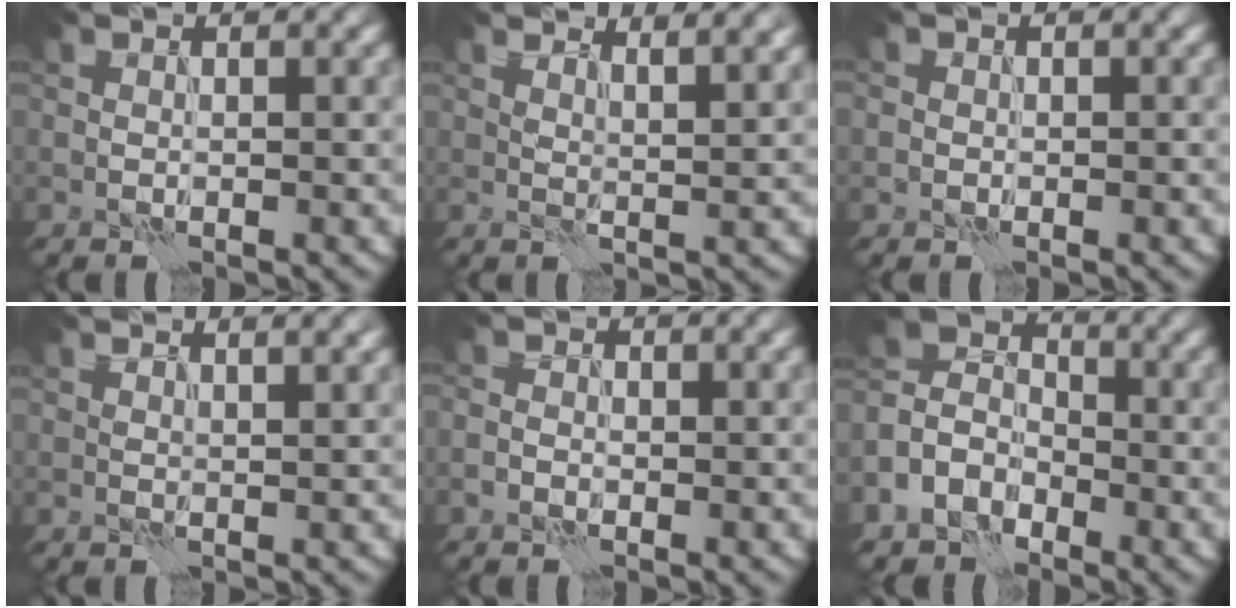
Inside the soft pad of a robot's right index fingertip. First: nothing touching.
{"total": 4.6, "force": [3.4, 1.4, 2.7], "torque": [-0.022, 0.015, 0.036]}
{"total": 0.6, "force": [-0.2, 0.6, 0.1], "torque": [0.003, 0.000, -0.001]}
{"total": 3.5, "force": [2.3, 1.3, 2.3], "torque": [-0.012, 0.016, 0.012]}
{"total": 1.2, "force": [-0.6, 1.0, 0.3], "torque": [-0.001, -0.002, -0.010]}
{"total": 4.9, "force": [-3.2, 3.4, 1.2], "torque": [-0.029, 0.005, -0.068]}